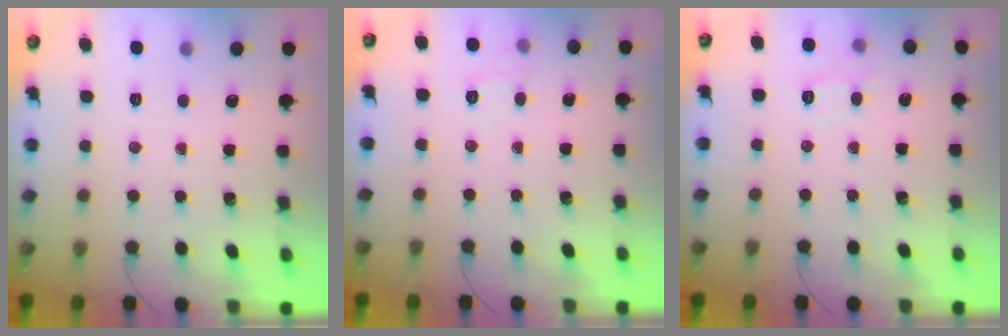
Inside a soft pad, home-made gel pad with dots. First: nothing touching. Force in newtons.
{"total": 5.8, "press": 5.7, "slide": 1.3}
{"total": 7.0, "press": 6.8, "slide": 1.8}